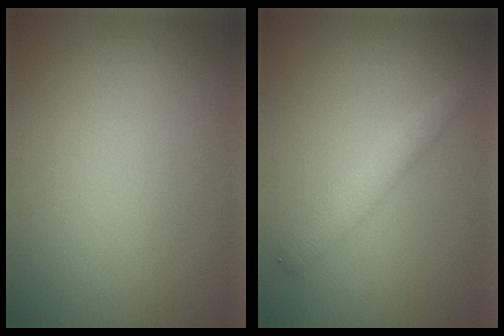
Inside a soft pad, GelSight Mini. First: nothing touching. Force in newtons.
{"total": 2.3, "press": 2.3, "slide": 0.1}